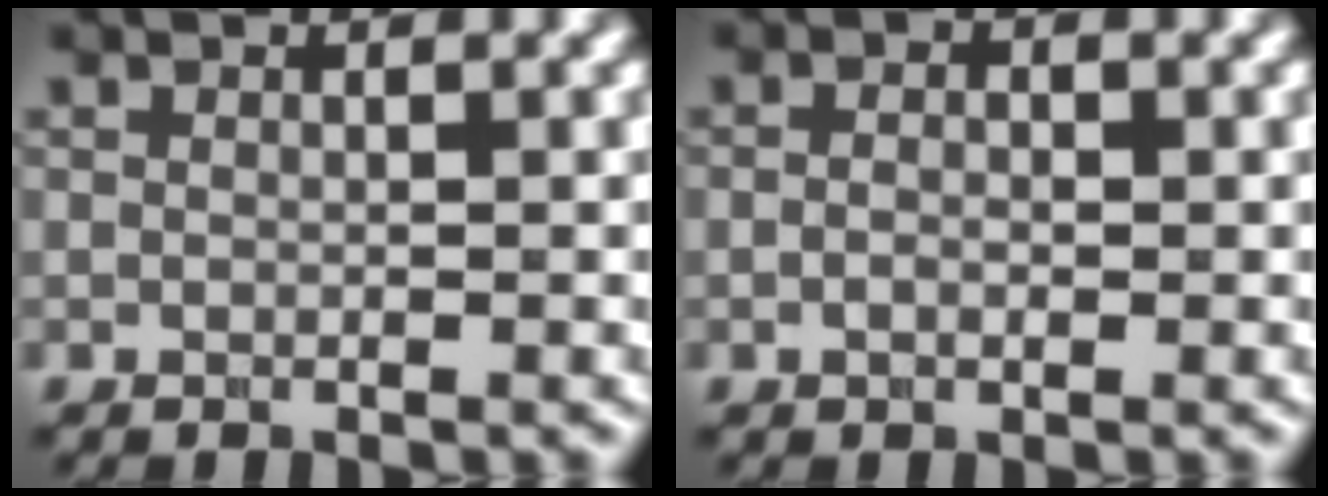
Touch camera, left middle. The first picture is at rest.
{"total": 1.4, "force": [-0.2, 0.9, 1.1], "torque": [-0.013, -0.004, -0.009]}